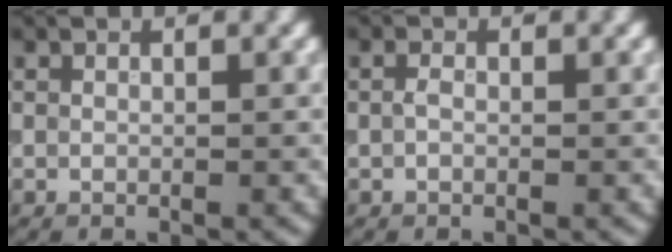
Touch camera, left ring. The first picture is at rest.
{"total": 0.7, "force": [0.0, 0.3, 0.6], "torque": [-0.017, 0.004, -0.002]}